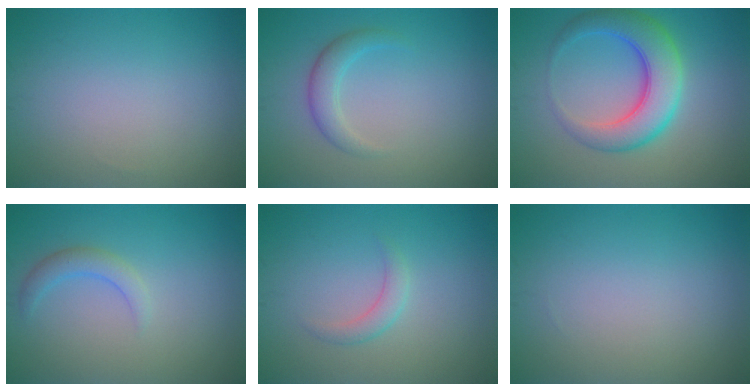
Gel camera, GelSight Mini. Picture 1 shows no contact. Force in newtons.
{"total": 2.2, "press": 2.2, "slide": 0.1}
{"total": 6.6, "press": 6.6, "slide": 0.2}
{"total": 1.9, "press": 1.9, "slide": 0.2}
{"total": 1.5, "press": 1.5, "slide": 0.0}
{"total": 0.0}